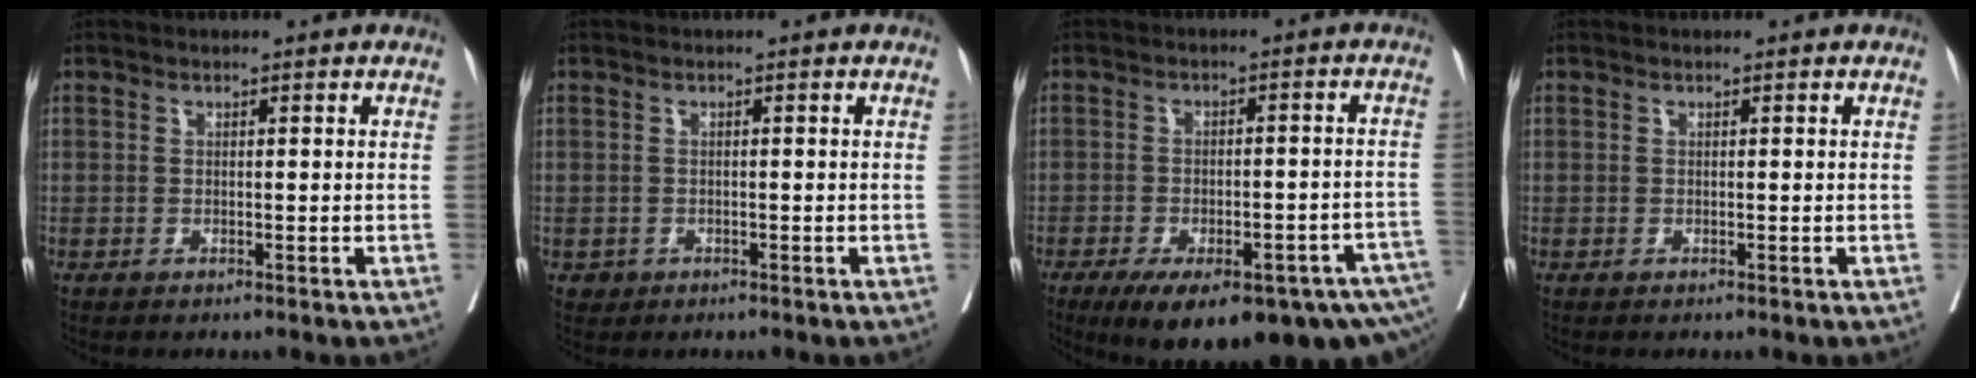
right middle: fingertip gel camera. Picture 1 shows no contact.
{"total": 1.0, "force": [-0.4, 0.9, 0.1], "torque": [0.000, 0.004, -0.003]}
{"total": 19.3, "force": [-13.0, 5.1, 13.2], "torque": [-0.148, 0.001, -0.170]}
{"total": 0.0}